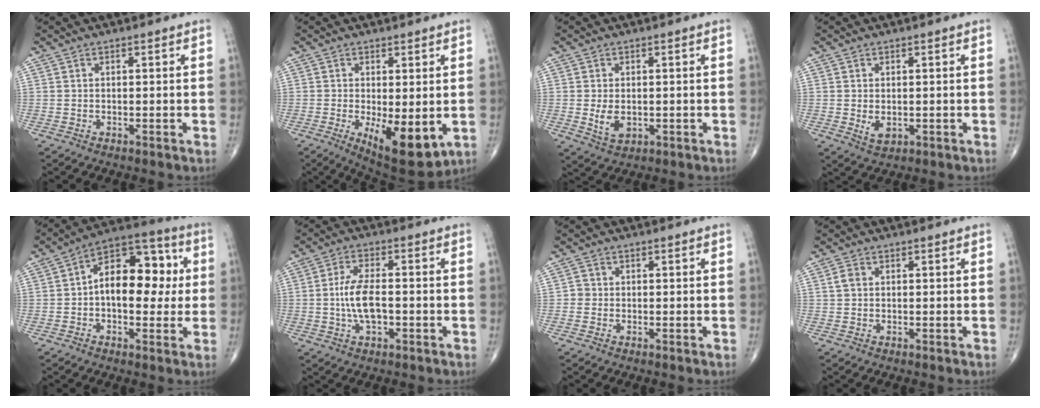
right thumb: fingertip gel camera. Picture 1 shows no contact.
{"total": 10.9, "force": [-2.4, 4.2, 9.7], "torque": [-0.141, -0.025, -0.023]}
{"total": 4.3, "force": [-0.4, 2.8, 3.2], "torque": [-0.051, -0.007, 0.002]}
{"total": 2.9, "force": [-0.2, 1.9, 2.1], "torque": [-0.031, -0.006, 0.005]}
{"total": 15.5, "force": [1.0, 9.1, 12.4], "torque": [-0.147, 0.034, 0.005]}
{"total": 7.2, "force": [-0.9, 3.2, 6.4], "torque": [-0.127, 0.010, -0.019]}
{"total": 1.3, "force": [-0.3, 1.3, 0.3], "torque": [0.005, 0.005, -0.008]}
{"total": 1.7, "force": [0.3, 1.3, 1.0], "torque": [-0.021, 0.005, 0.007]}